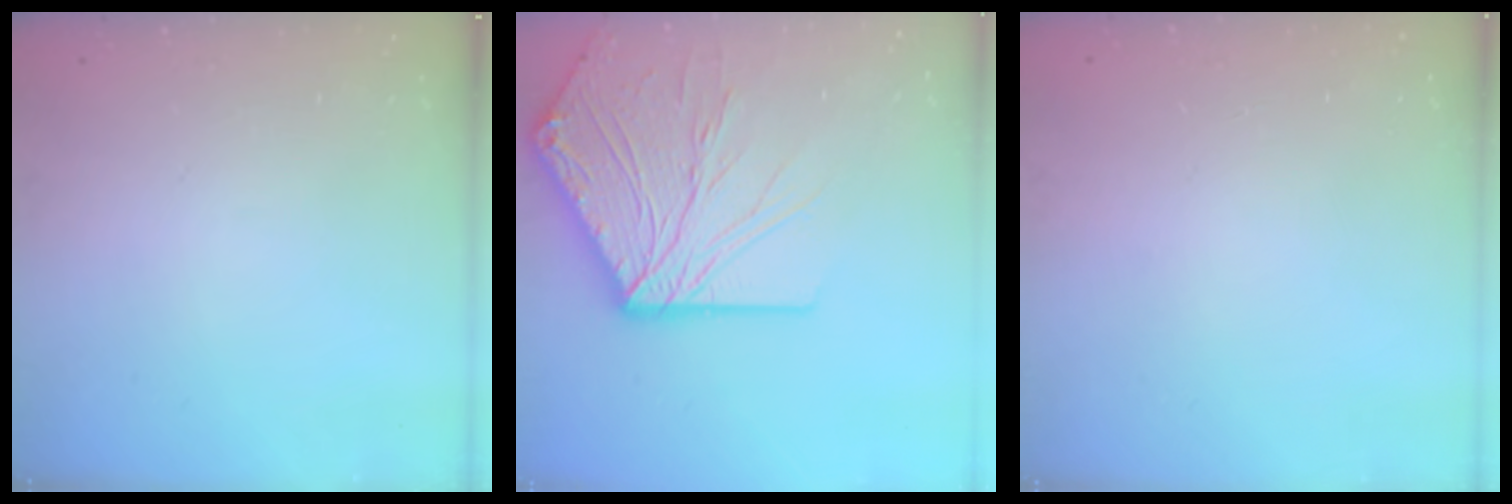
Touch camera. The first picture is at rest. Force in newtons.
{"total": 22.4, "press": 22.3, "slide": 2.8}
{"total": 0.0}